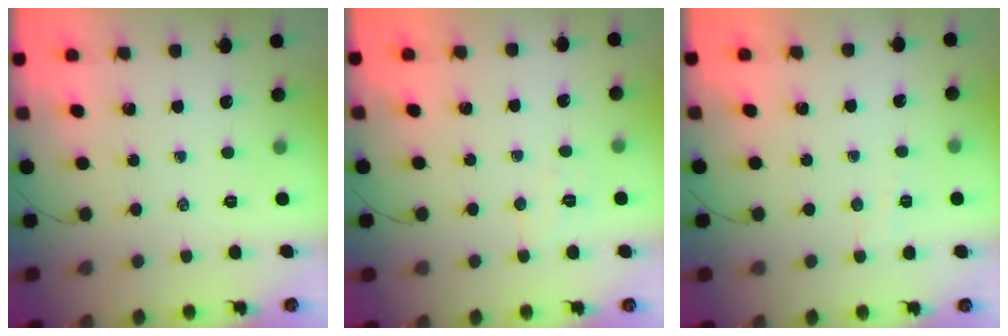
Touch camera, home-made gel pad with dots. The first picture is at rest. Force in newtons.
{"total": 4.3, "press": 4.2, "slide": 0.8}
{"total": 2.9, "press": 2.7, "slide": 1.0}